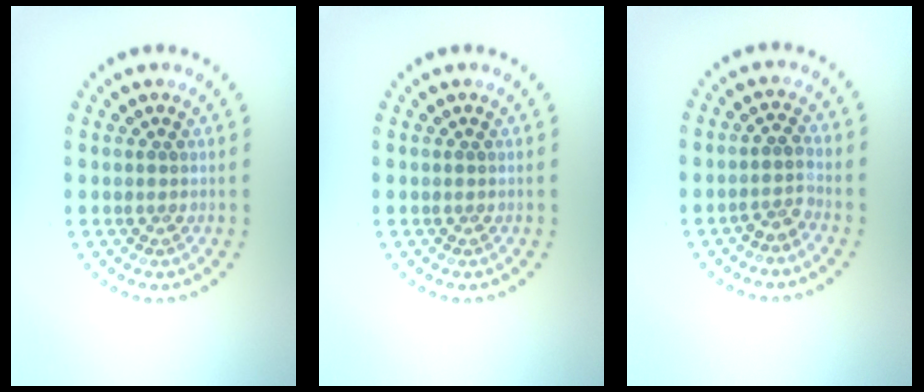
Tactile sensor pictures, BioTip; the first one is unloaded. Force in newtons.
{"total": 0.0}
{"total": 1.5, "press": 1.3, "slide": 0.9}